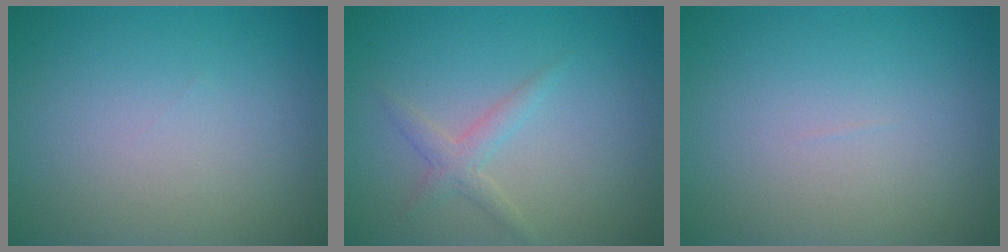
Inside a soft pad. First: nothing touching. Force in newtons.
{"total": 1.7, "press": 1.7, "slide": 0.1}
{"total": 0.0}